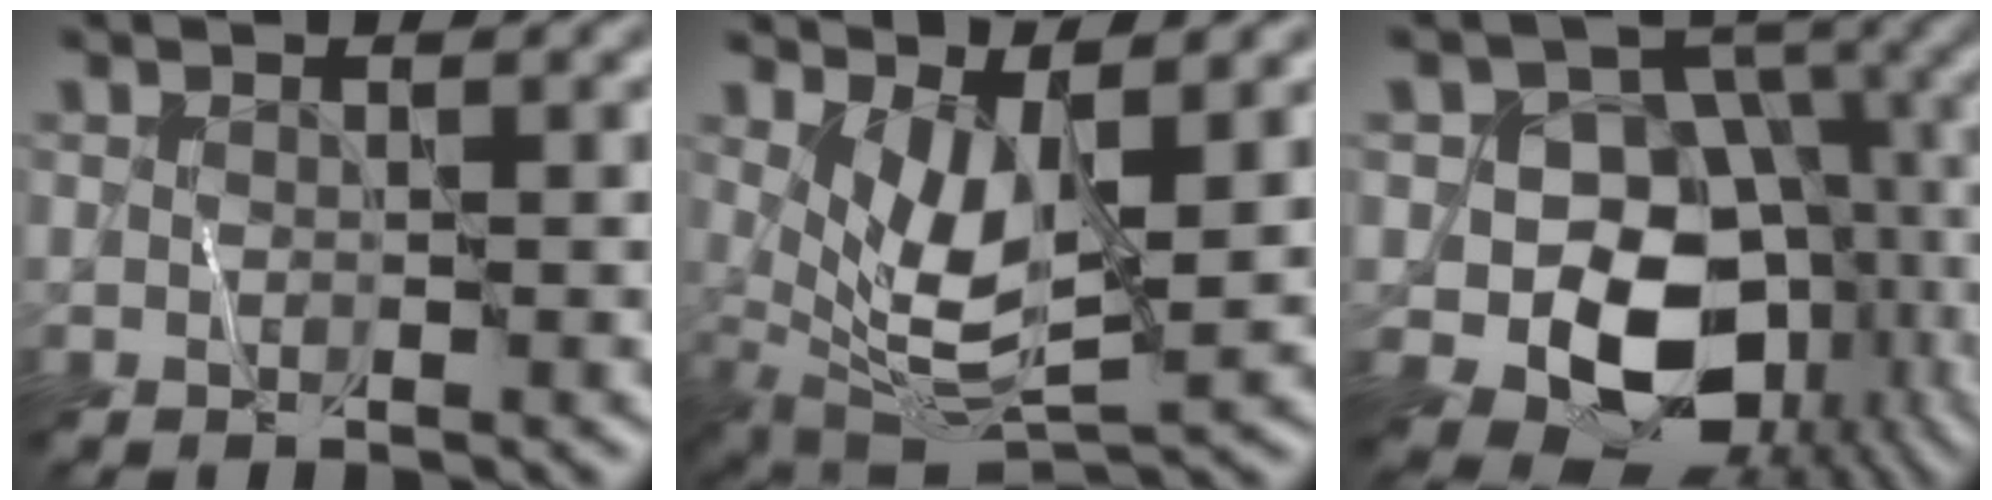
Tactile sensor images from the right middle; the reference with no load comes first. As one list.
[{"total": 5.6, "force": [1.8, 2.0, 5.0], "torque": [-0.101, -0.018, 0.038]}, {"total": 11.8, "force": [-3.3, 8.9, 7.0], "torque": [-0.090, -0.014, -0.046]}]